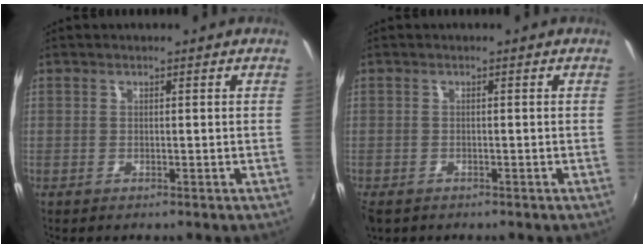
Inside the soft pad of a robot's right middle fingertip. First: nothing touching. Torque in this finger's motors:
{"motor_torque": [0.27, -0.26, 0.08, 0.01]}